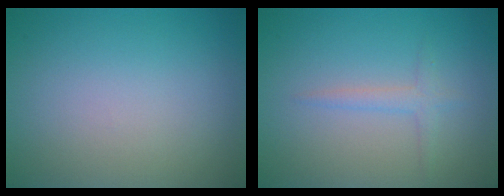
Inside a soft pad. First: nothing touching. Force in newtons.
{"total": 1.4, "press": 1.4, "slide": 0.1}